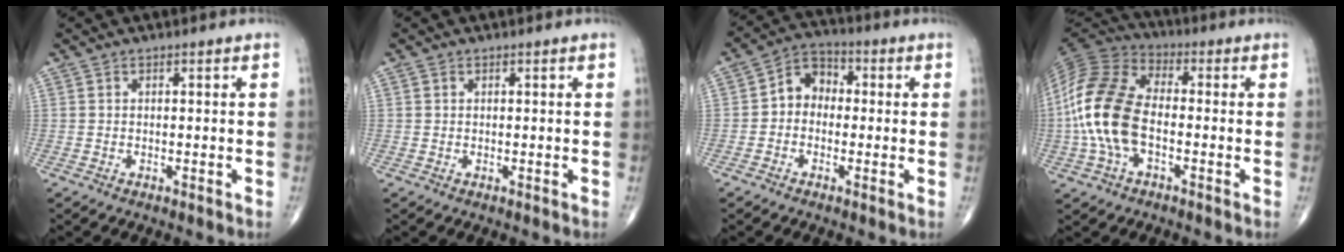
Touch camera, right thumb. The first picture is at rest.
{"total": 0.5, "force": [0.2, 0.4, 0.2], "torque": [-0.003, 0.001, 0.005]}
{"total": 6.5, "force": [-0.4, 5.3, 3.7], "torque": [-0.036, 0.027, -0.026]}
{"total": 16.5, "force": [-2.3, 9.6, 13.3], "torque": [-0.285, 0.031, -0.051]}